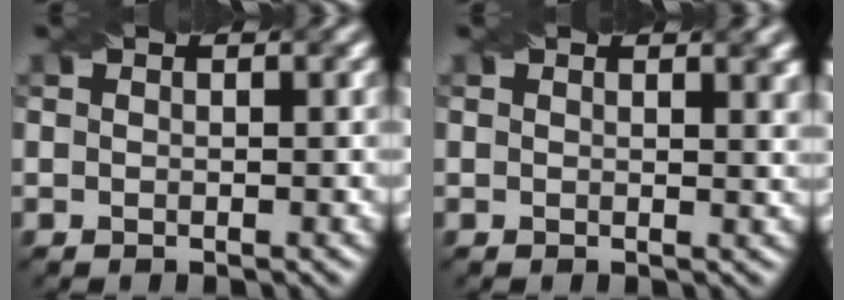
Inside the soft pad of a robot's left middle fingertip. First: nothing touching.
{"total": 2.4, "force": [1.5, 0.9, 1.6], "torque": [-0.009, 0.001, 0.017]}